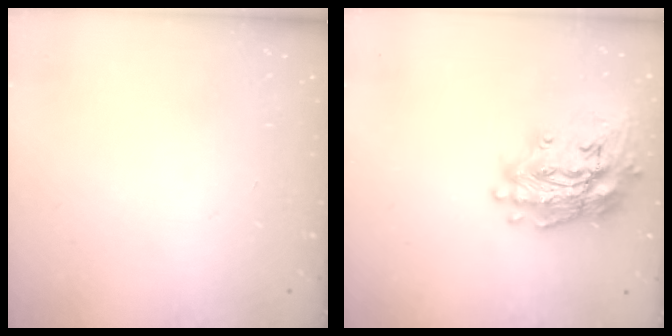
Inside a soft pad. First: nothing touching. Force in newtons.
{"total": 19.7, "press": 19.5, "slide": 2.7}